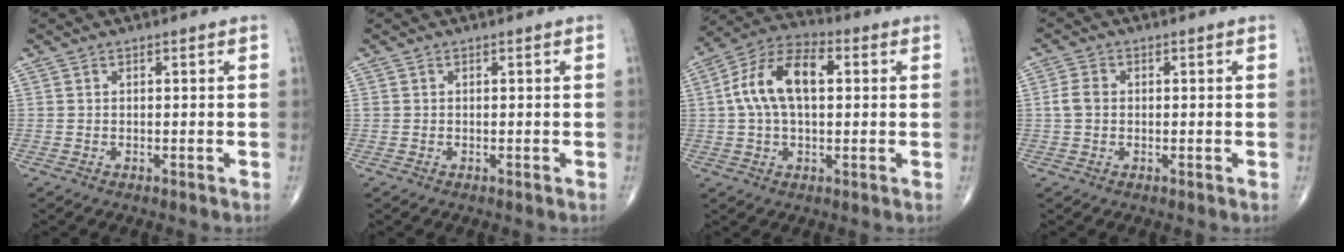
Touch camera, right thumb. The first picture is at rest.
{"total": 0.0}
{"total": 13.2, "force": [2.0, 7.1, 10.9], "torque": [-0.207, 0.031, 0.030]}
{"total": 3.0, "force": [0.0, 2.3, 2.0], "torque": [-0.044, 0.008, -0.003]}